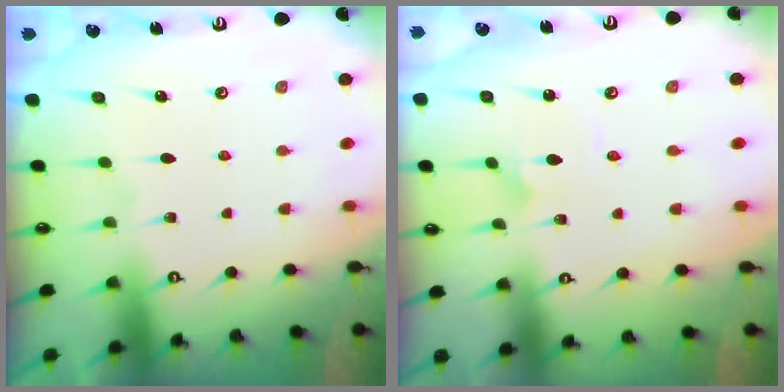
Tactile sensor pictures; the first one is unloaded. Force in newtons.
{"total": 2.3, "press": 2.3, "slide": 0.1}